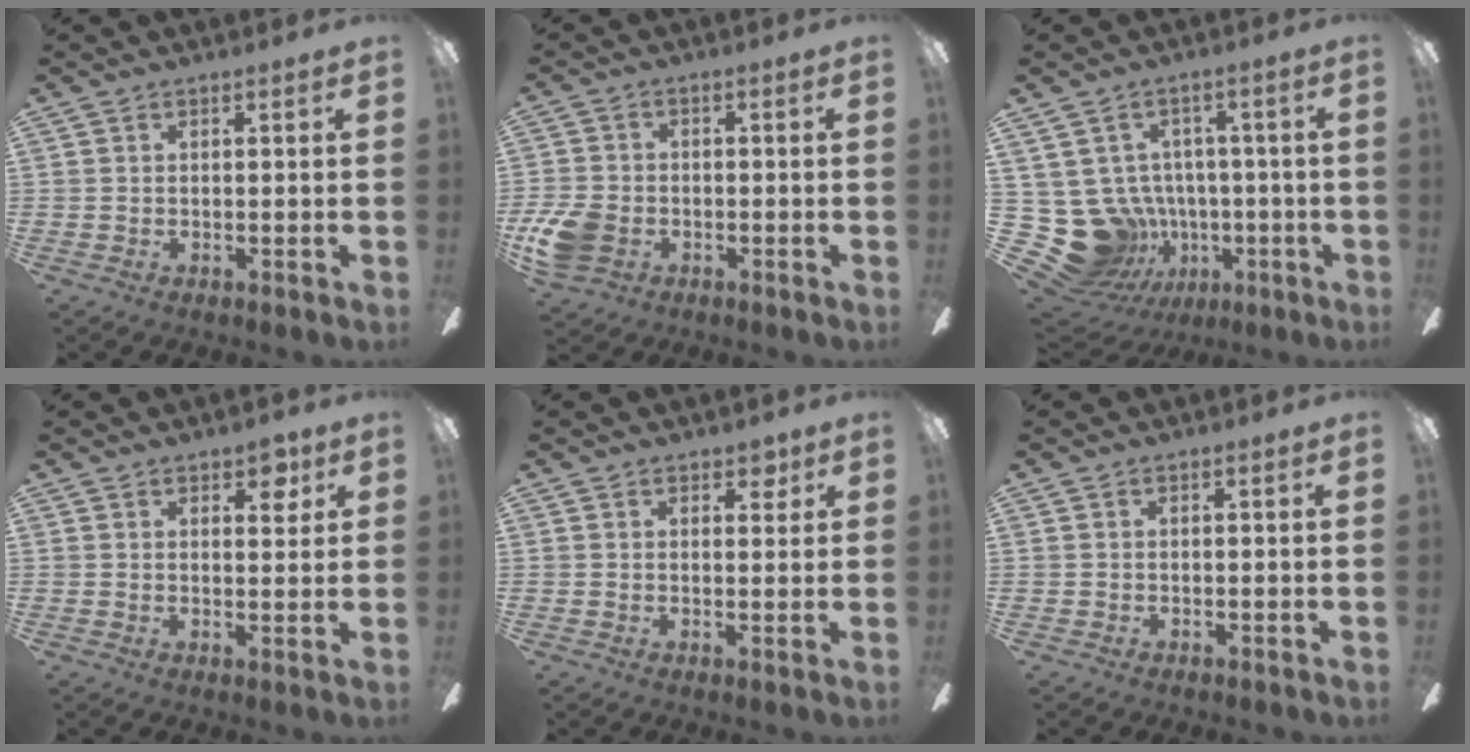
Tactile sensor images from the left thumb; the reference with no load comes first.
{"total": 8.3, "force": [-3.0, 6.2, 4.7], "torque": [-0.112, 0.015, -0.053]}
{"total": 14.2, "force": [-2.2, 13.1, 5.0], "torque": [-0.145, -0.002, -0.006]}
{"total": 4.7, "force": [3.0, 2.3, 2.9], "torque": [-0.021, -0.011, 0.046]}
{"total": 3.0, "force": [2.0, 1.6, 1.6], "torque": [-0.008, -0.006, 0.030]}
{"total": 0.0}